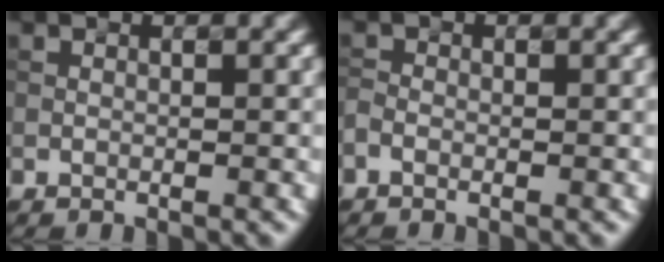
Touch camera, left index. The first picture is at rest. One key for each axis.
{"total": 0.9, "fx": -0.6, "fy": 0.6, "fz": 0.3, "tx": -0.011, "ty": 0.001, "tz": -0.014}